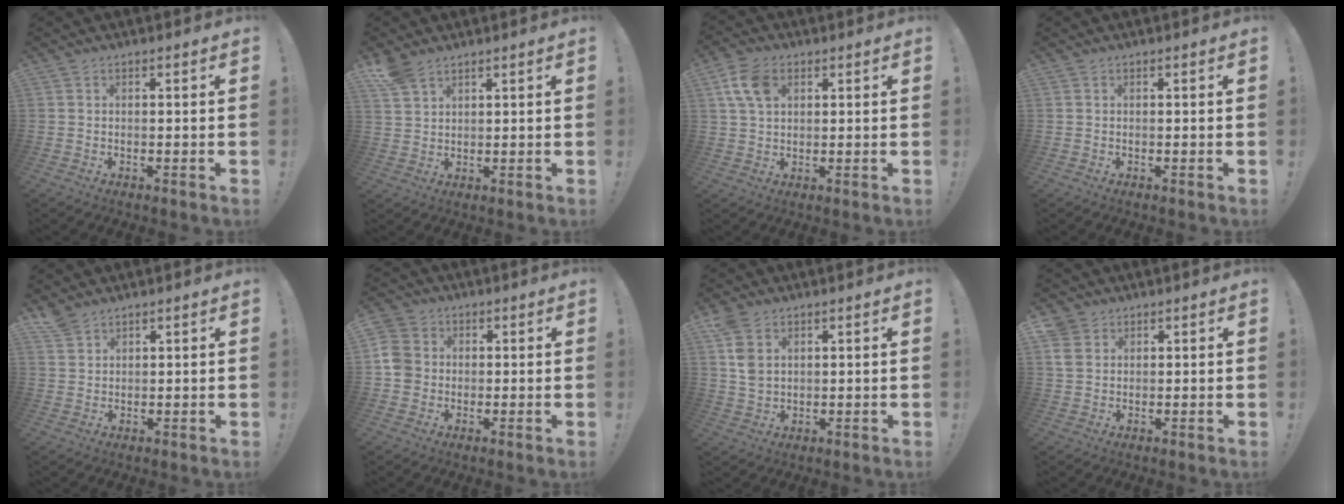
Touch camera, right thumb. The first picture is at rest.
{"total": 6.0, "force": [4.3, 3.4, 2.4], "torque": [-0.051, -0.013, 0.086]}
{"total": 8.6, "force": [3.3, 5.6, 5.6], "torque": [-0.107, 0.004, 0.067]}
{"total": 0.0}
{"total": 4.2, "force": [3.4, 2.3, 1.0], "torque": [-0.016, -0.018, 0.063]}
{"total": 6.9, "force": [0.1, 6.3, 2.9], "torque": [-0.063, 0.009, 0.002]}
{"total": 7.6, "force": [3.1, 5.5, 4.3], "torque": [-0.073, -0.004, 0.061]}
{"total": 4.4, "force": [2.3, 3.4, 1.5], "torque": [-0.030, -0.001, 0.048]}